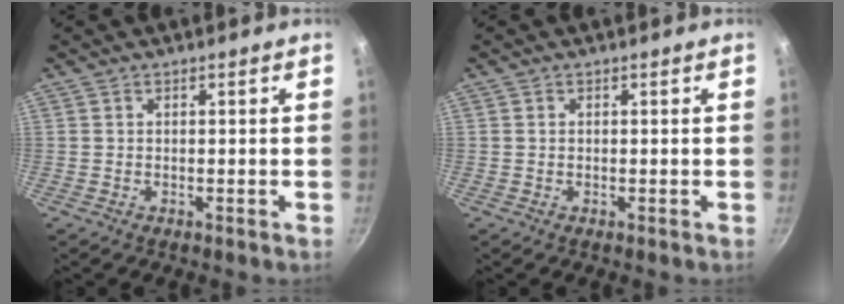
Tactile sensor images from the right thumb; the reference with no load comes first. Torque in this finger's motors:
{"motor_torque": [-0.05, -0.22, -0.05, 0.57, 0.04]}